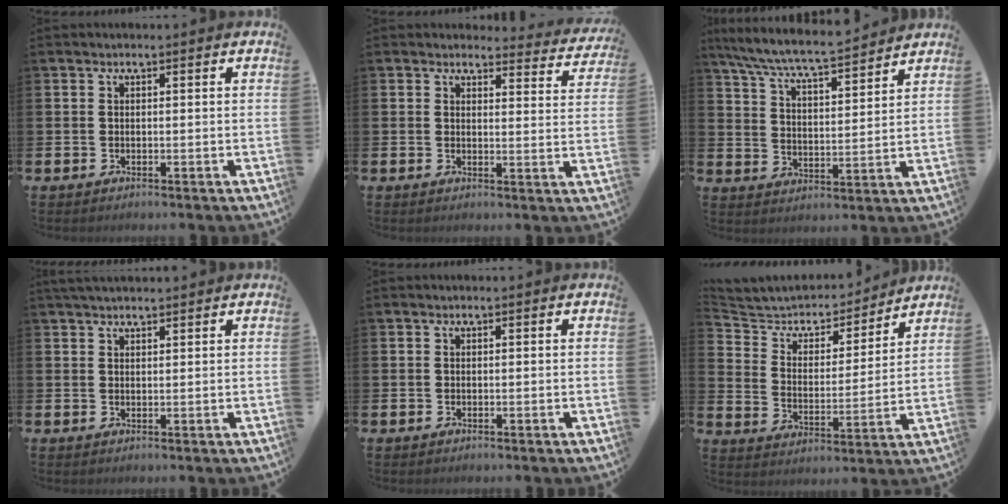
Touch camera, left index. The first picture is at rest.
{"total": 2.9, "force": [2.7, 0.8, 0.1], "torque": [-0.001, -0.022, 0.045]}
{"total": 7.5, "force": [7.2, 0.2, 2.1], "torque": [-0.068, -0.050, 0.125]}
{"total": 2.1, "force": [1.9, 0.4, 0.6], "torque": [-0.013, -0.002, 0.035]}
{"total": 0.0}
{"total": 6.1, "force": [5.6, 2.3, 0.5], "torque": [-0.046, -0.049, 0.092]}